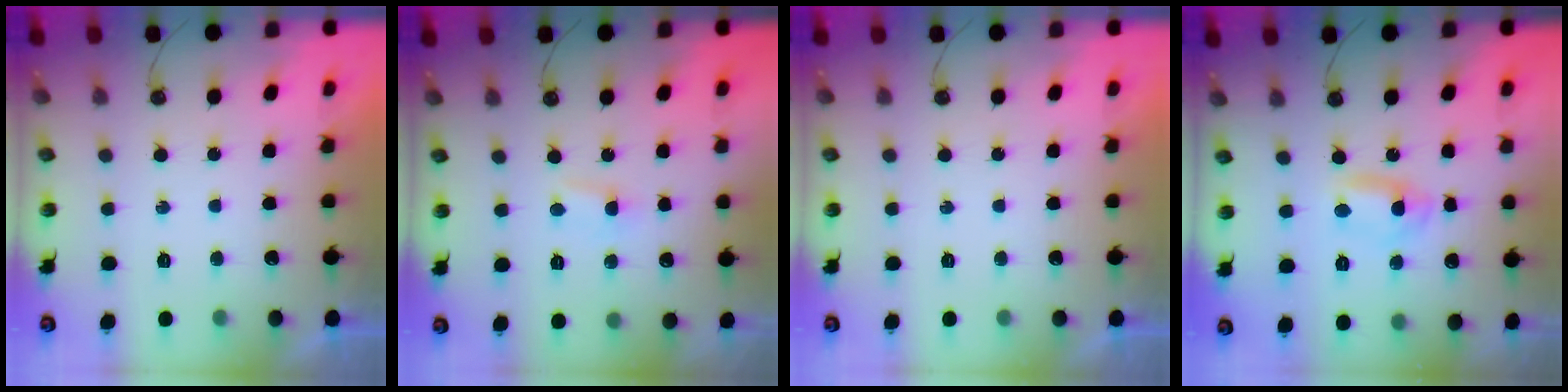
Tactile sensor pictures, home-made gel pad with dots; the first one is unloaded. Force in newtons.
{"total": 1.9, "press": 1.9, "slide": 0.3}
{"total": 0.0}
{"total": 2.7, "press": 2.5, "slide": 1.2}